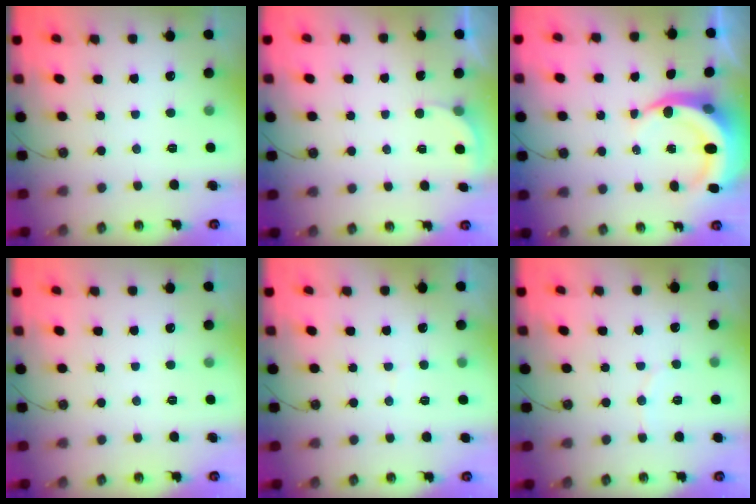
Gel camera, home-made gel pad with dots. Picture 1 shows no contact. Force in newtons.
{"total": 1.9, "press": 1.9, "slide": 0.2}
{"total": 9.2, "press": 9.1, "slide": 1.4}
{"total": 0.0}
{"total": 2.6, "press": 2.4, "slide": 0.9}
{"total": 4.6, "press": 4.5, "slide": 0.9}